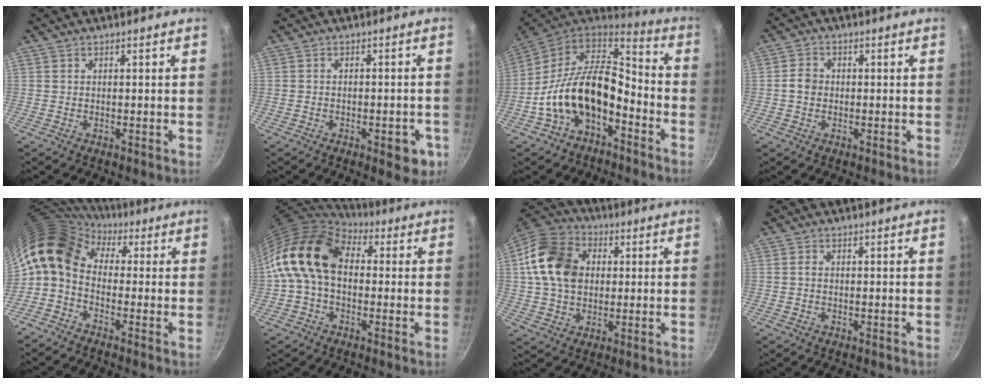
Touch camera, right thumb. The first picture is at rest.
{"total": 5.9, "force": [-2.4, 2.7, 4.6], "torque": [-0.039, 0.012, -0.026]}
{"total": 17.2, "force": [-5.3, 10.3, 12.7], "torque": [-0.209, 0.063, -0.104]}
{"total": 3.0, "force": [-0.4, 2.5, 1.5], "torque": [-0.018, 0.012, -0.010]}
{"total": 11.0, "force": [2.0, 7.6, 7.8], "torque": [-0.133, 0.022, 0.013]}
{"total": 13.7, "force": [1.3, 9.6, 9.6], "torque": [-0.148, 0.023, 0.005]}
{"total": 15.4, "force": [2.6, 11.8, 9.6], "torque": [-0.158, 0.014, 0.034]}
{"total": 0.7, "force": [-0.1, 0.5, 0.5], "torque": [-0.010, 0.004, -0.003]}